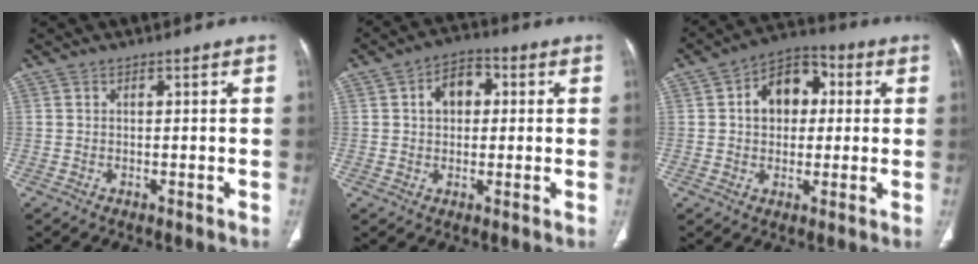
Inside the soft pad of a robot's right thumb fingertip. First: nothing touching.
{"total": 6.9, "force": [1.3, 5.0, 4.6], "torque": [-0.054, 0.014, 0.014]}
{"total": 11.0, "force": [1.9, 8.0, 7.2], "torque": [-0.075, 0.019, 0.021]}